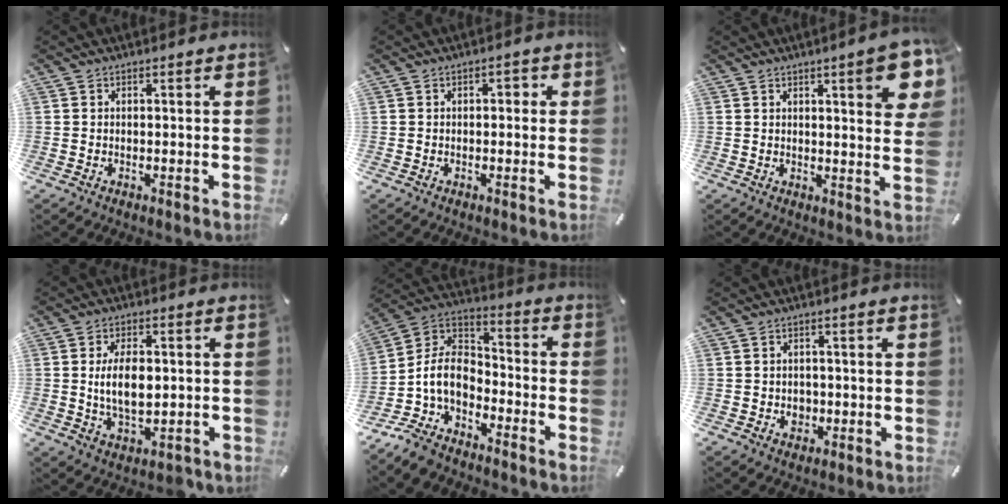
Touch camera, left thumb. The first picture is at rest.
{"total": 1.7, "force": [-0.6, 1.0, 1.3], "torque": [-0.025, 0.009, -0.014]}
{"total": 10.3, "force": [4.8, 2.3, 8.8], "torque": [-0.112, -0.028, 0.074]}
{"total": 9.1, "force": [-0.3, 5.2, 7.4], "torque": [-0.136, 0.002, -0.007]}
{"total": 10.5, "force": [-5.6, 6.7, 5.8], "torque": [-0.154, 0.006, -0.117]}
{"total": 2.8, "force": [-0.5, 2.6, 1.1], "torque": [-0.005, -0.004, -0.014]}